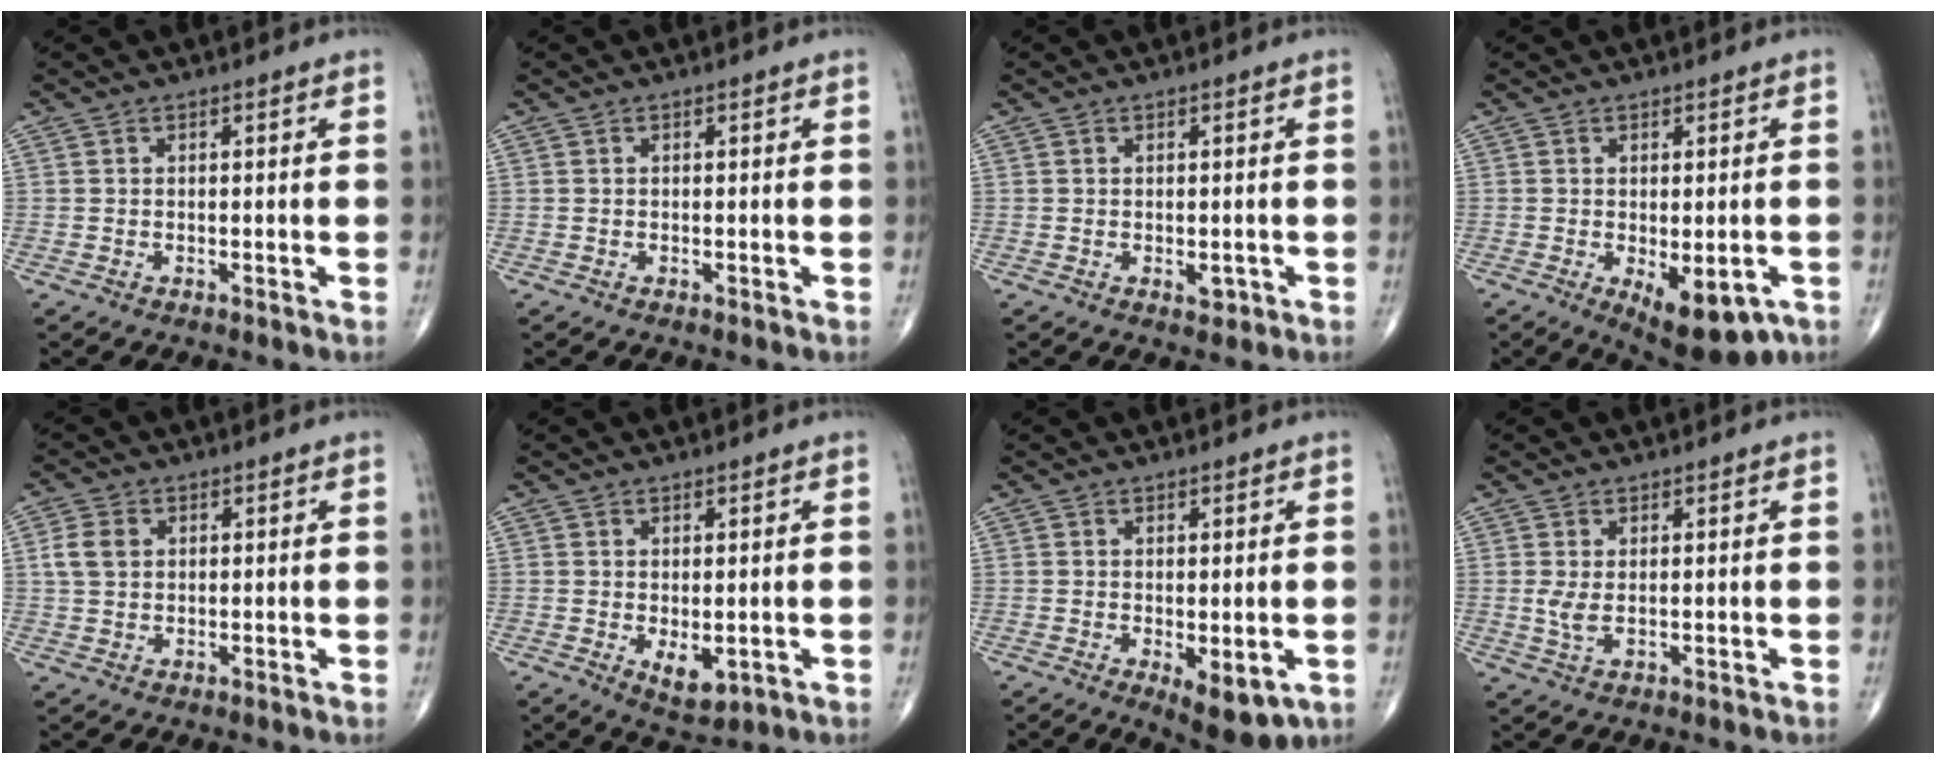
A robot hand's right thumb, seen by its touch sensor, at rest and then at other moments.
{"total": 0.0}
{"total": 1.6, "force": [-0.4, 0.9, 1.2], "torque": [-0.013, -0.002, -0.003]}
{"total": 10.2, "force": [-4.0, 4.6, 8.1], "torque": [-0.095, -0.006, -0.047]}
{"total": 4.4, "force": [1.0, 3.3, 2.7], "torque": [-0.053, 0.004, 0.018]}
{"total": 4.6, "force": [-0.8, 2.4, 3.9], "torque": [-0.050, -0.012, 0.001]}
{"total": 6.9, "force": [-2.0, 2.9, 6.0], "torque": [-0.072, -0.015, -0.017]}
{"total": 2.6, "force": [0.3, 1.1, 2.4], "torque": [-0.057, -0.006, 0.012]}